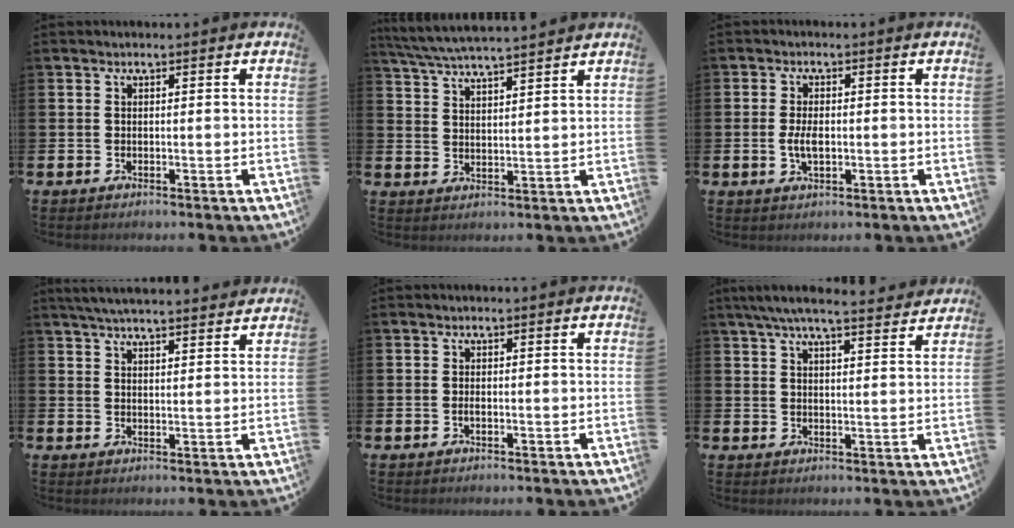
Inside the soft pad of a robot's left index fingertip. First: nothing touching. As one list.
[{"total": 5.6, "force": [5.4, 0.1, 1.3], "torque": [-0.045, -0.023, 0.099]}, {"total": 3.2, "force": [-0.2, 1.6, 2.8], "torque": [-0.042, 0.000, -0.007]}, {"total": 4.8, "force": [4.7, 0.2, 1.1], "torque": [-0.030, -0.018, 0.085]}, {"total": 0.5, "force": [-0.2, 0.1, 0.5], "torque": [-0.015, 0.001, -0.002]}, {"total": 6.4, "force": [5.9, 0.5, 2.2], "torque": [-0.049, -0.024, 0.105]}]